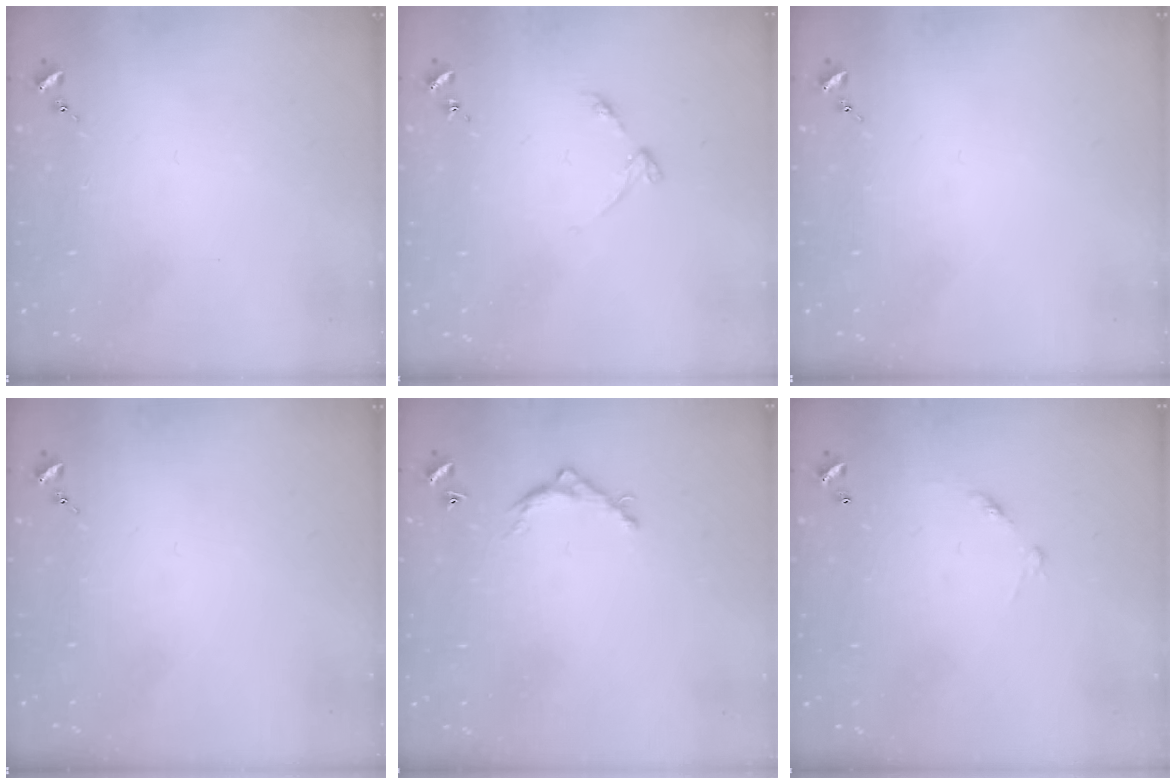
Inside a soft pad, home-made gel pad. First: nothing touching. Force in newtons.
{"total": 4.2, "press": 4.1, "slide": 0.4}
{"total": 0.0}
{"total": 0.0}
{"total": 6.0, "press": 6.0, "slide": 0.3}
{"total": 7.0, "press": 7.0, "slide": 0.5}